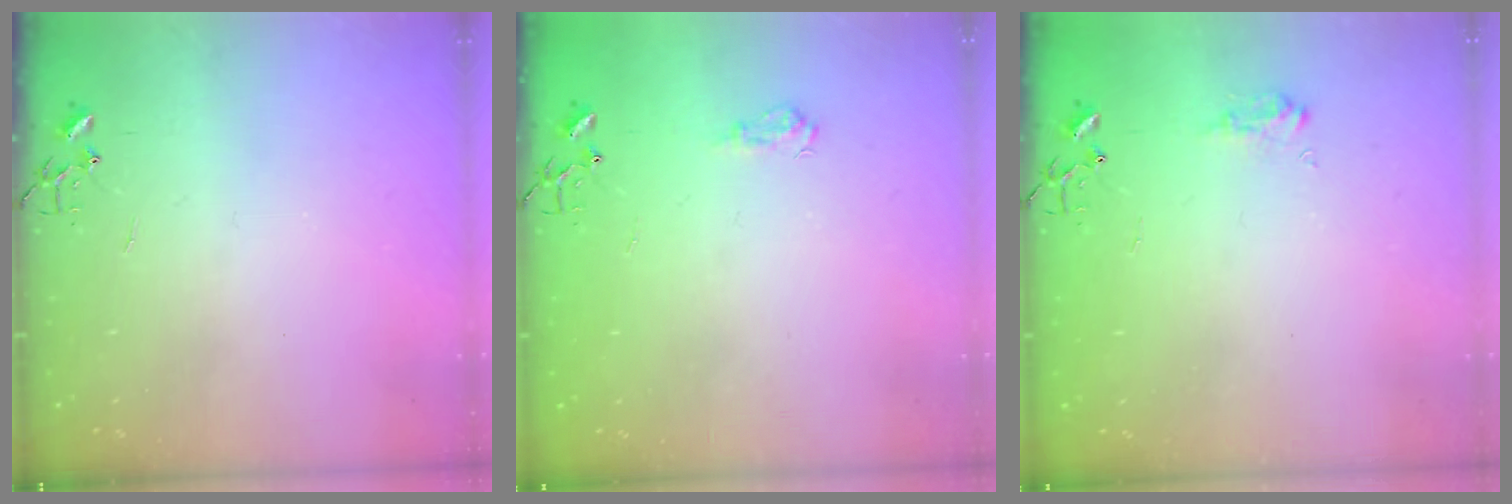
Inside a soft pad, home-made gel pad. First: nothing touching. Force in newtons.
{"total": 7.5, "press": 7.4, "slide": 0.9}
{"total": 8.3, "press": 8.3, "slide": 0.6}